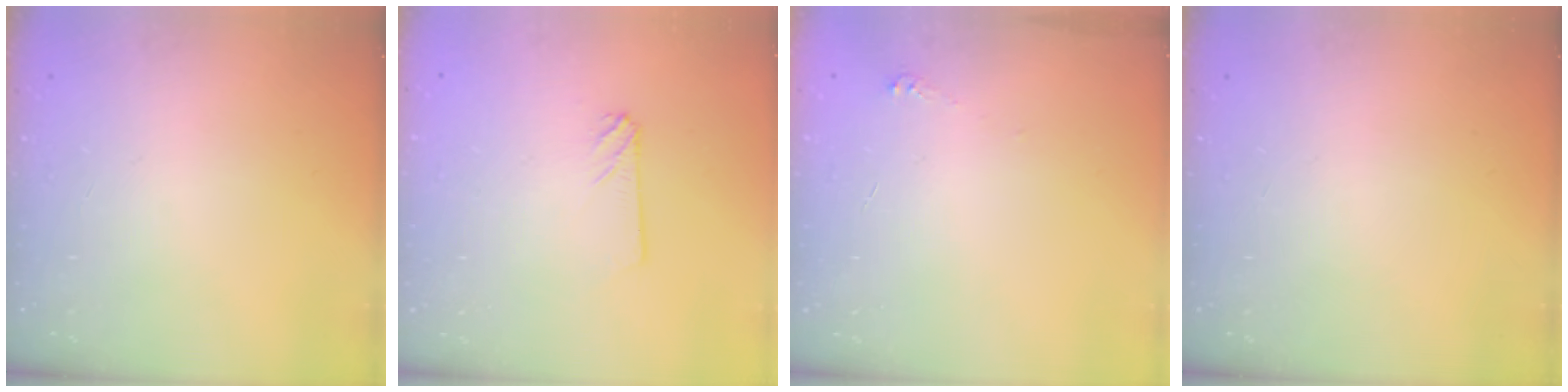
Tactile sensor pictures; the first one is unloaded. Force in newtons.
{"total": 2.4, "press": 2.4, "slide": 0.3}
{"total": 2.5, "press": 2.5, "slide": 0.3}
{"total": 0.0}